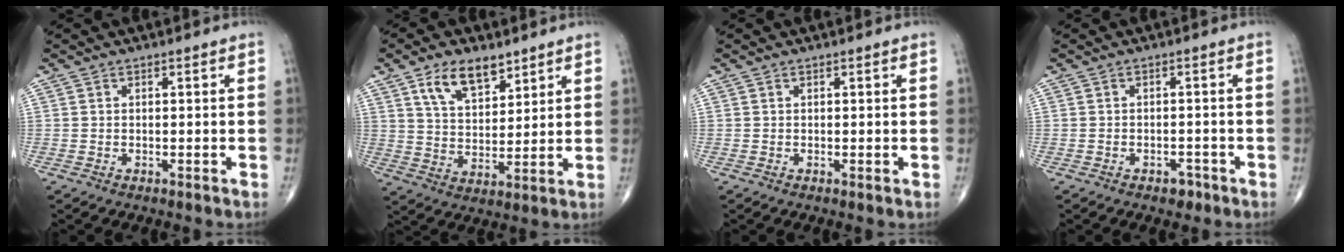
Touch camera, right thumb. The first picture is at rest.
{"total": 10.0, "force": [6.1, 5.2, 5.9], "torque": [-0.078, -0.034, 0.116]}
{"total": 0.0}
{"total": 2.0, "force": [-1.4, 1.2, 0.9], "torque": [0.003, 0.007, -0.018]}